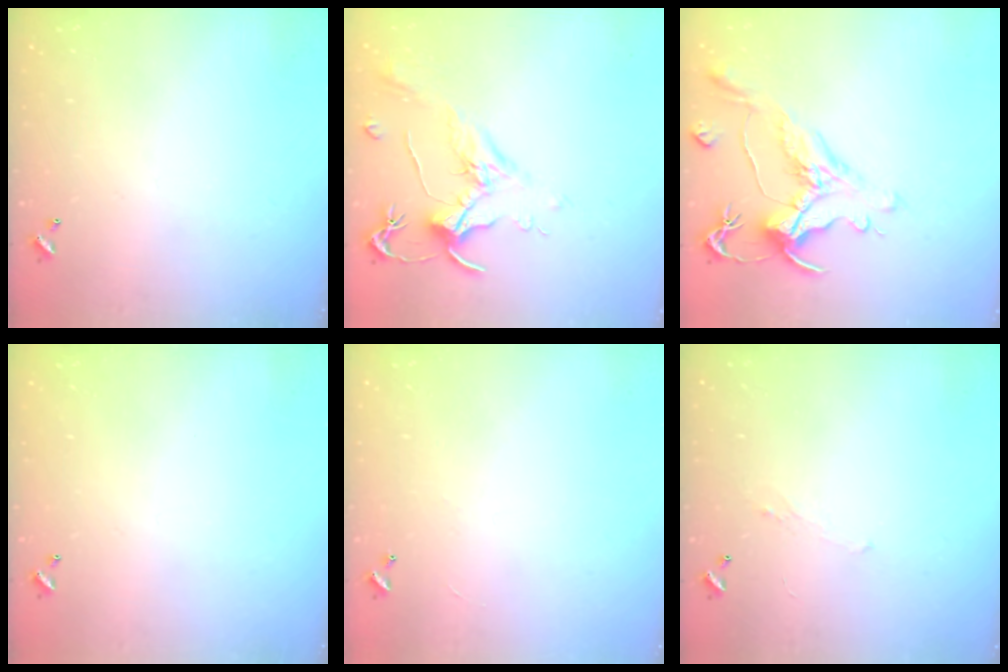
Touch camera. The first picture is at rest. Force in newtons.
{"total": 2.0, "press": 1.8, "slide": 0.8}
{"total": 1.5, "press": 0.4, "slide": 1.5}
{"total": 0.0}
{"total": 1.2, "press": 1.1, "slide": 0.4}
{"total": 1.3, "press": 1.1, "slide": 0.7}